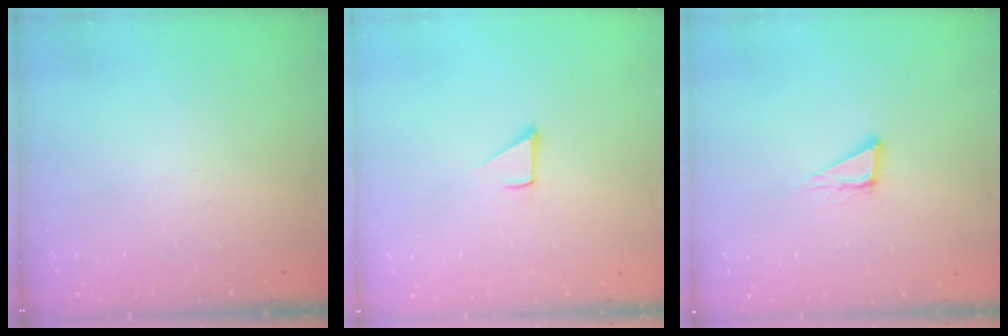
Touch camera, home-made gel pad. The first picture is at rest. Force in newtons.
{"total": 1.9, "press": 1.9, "slide": 0.1}
{"total": 5.1, "press": 5.1, "slide": 0.5}